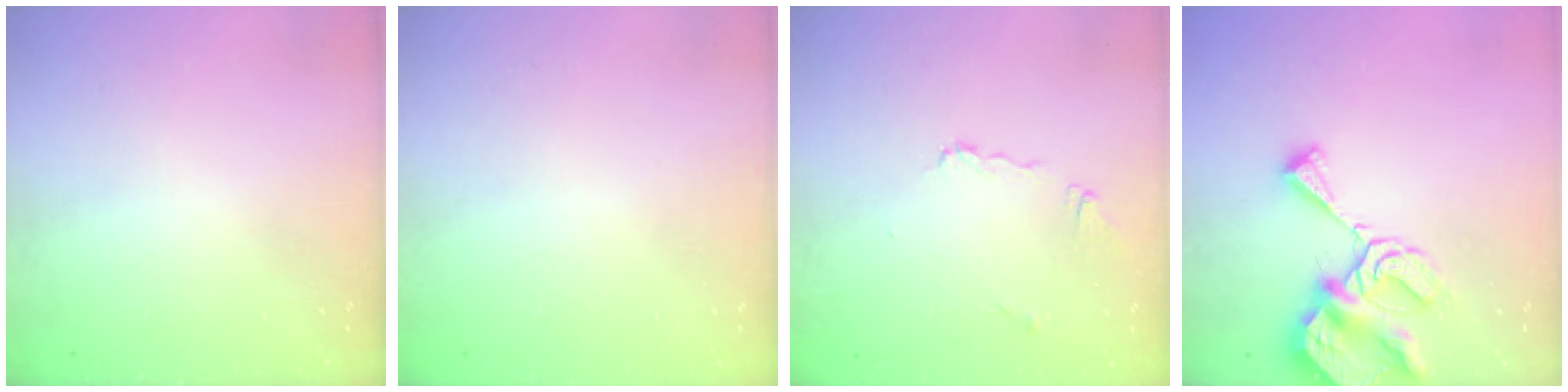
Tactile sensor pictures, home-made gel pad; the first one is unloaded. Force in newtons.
{"total": 1.8, "press": 1.8, "slide": 0.1}
{"total": 4.7, "press": 4.7, "slide": 0.4}
{"total": 9.9, "press": 9.8, "slide": 1.4}